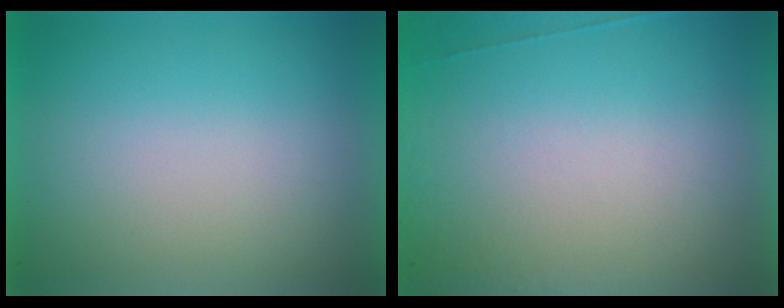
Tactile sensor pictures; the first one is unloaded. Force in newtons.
{"total": 6.6}